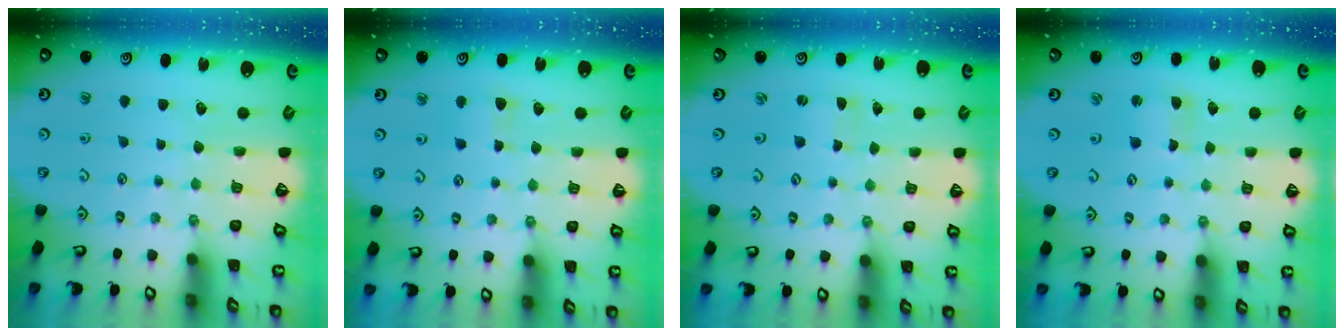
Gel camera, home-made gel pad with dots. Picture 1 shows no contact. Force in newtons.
{"total": 3.0, "press": 3.0, "slide": 0.5}
{"total": 1.0, "press": 1.0, "slide": 0.1}
{"total": 1.7, "press": 1.7, "slide": 0.2}